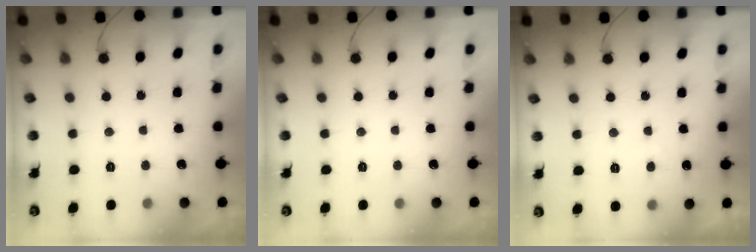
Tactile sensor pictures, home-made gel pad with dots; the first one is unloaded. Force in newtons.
{"total": 0.0}
{"total": 1.3, "press": 1.2, "slide": 0.6}